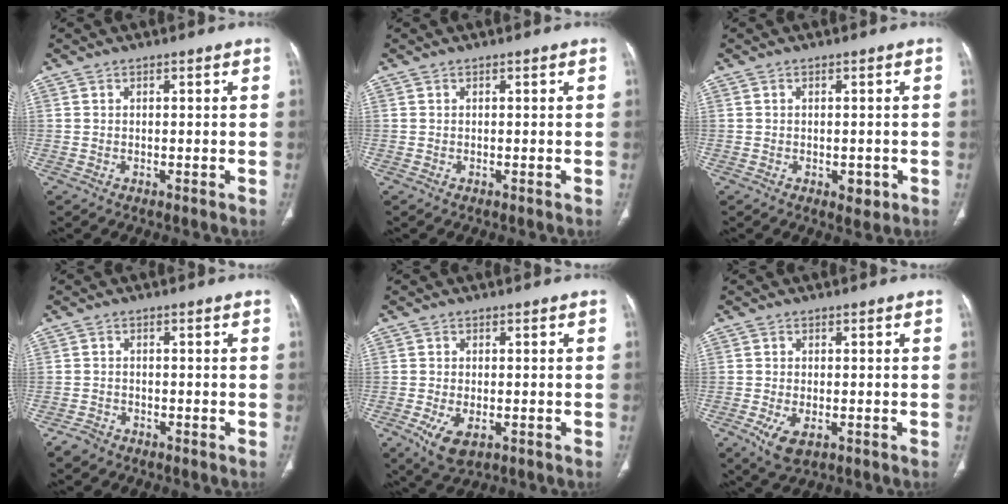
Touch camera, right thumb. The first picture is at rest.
{"total": 0.0}
{"total": 2.6, "force": [-0.8, 1.6, 1.9], "torque": [-0.013, 0.000, -0.005]}
{"total": 2.5, "force": [-1.9, 1.6, 0.5], "torque": [-0.016, 0.007, -0.032]}
{"total": 6.0, "force": [-2.2, 3.1, 4.6], "torque": [-0.090, -0.006, -0.029]}
{"total": 5.1, "force": [-1.9, 2.6, 4.0], "torque": [-0.079, -0.007, -0.026]}